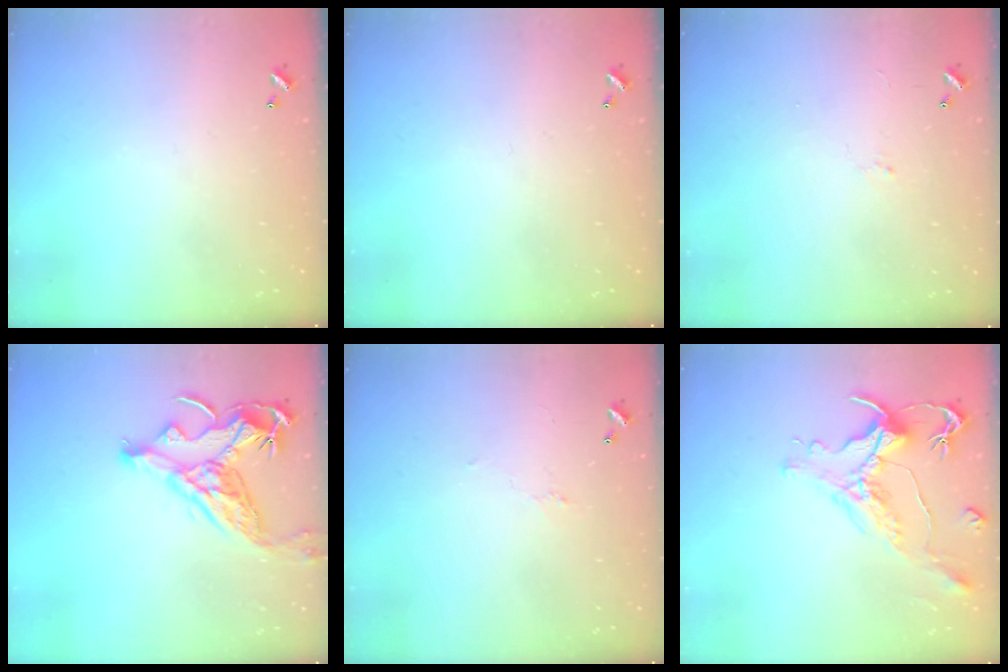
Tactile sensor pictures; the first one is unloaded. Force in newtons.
{"total": 0.0}
{"total": 0.6, "press": 0.2, "slide": 0.6}
{"total": 10.9, "press": 10.7, "slide": 1.8}
{"total": 0.9, "press": 0.6, "slide": 0.7}
{"total": 1.7, "press": 1.1, "slide": 1.2}